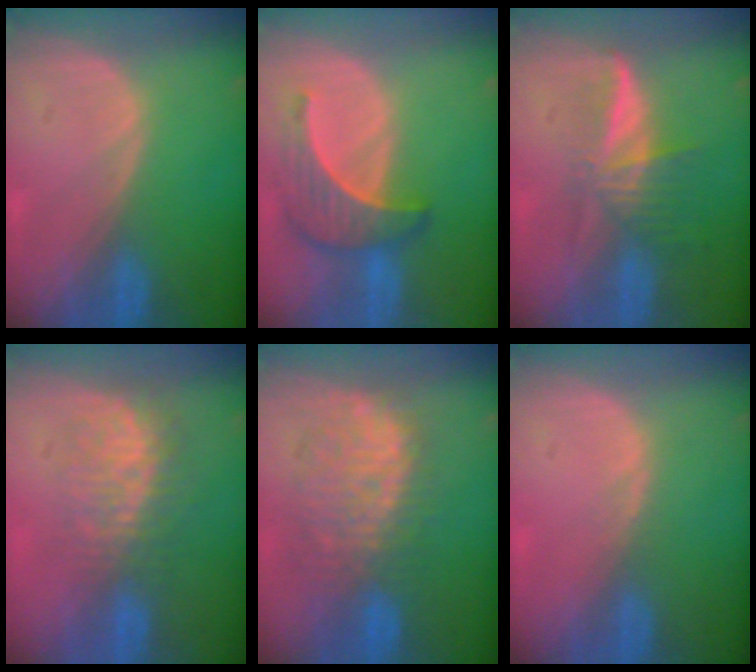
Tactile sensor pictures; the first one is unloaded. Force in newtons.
{"total": 6.5, "press": 6.5, "slide": 0.3}
{"total": 5.9, "press": 5.4, "slide": 2.4}
{"total": 8.0, "press": 7.2, "slide": 3.5}
{"total": 9.6, "press": 9.3, "slide": 2.3}
{"total": 0.5, "press": 0.5, "slide": 0.1}